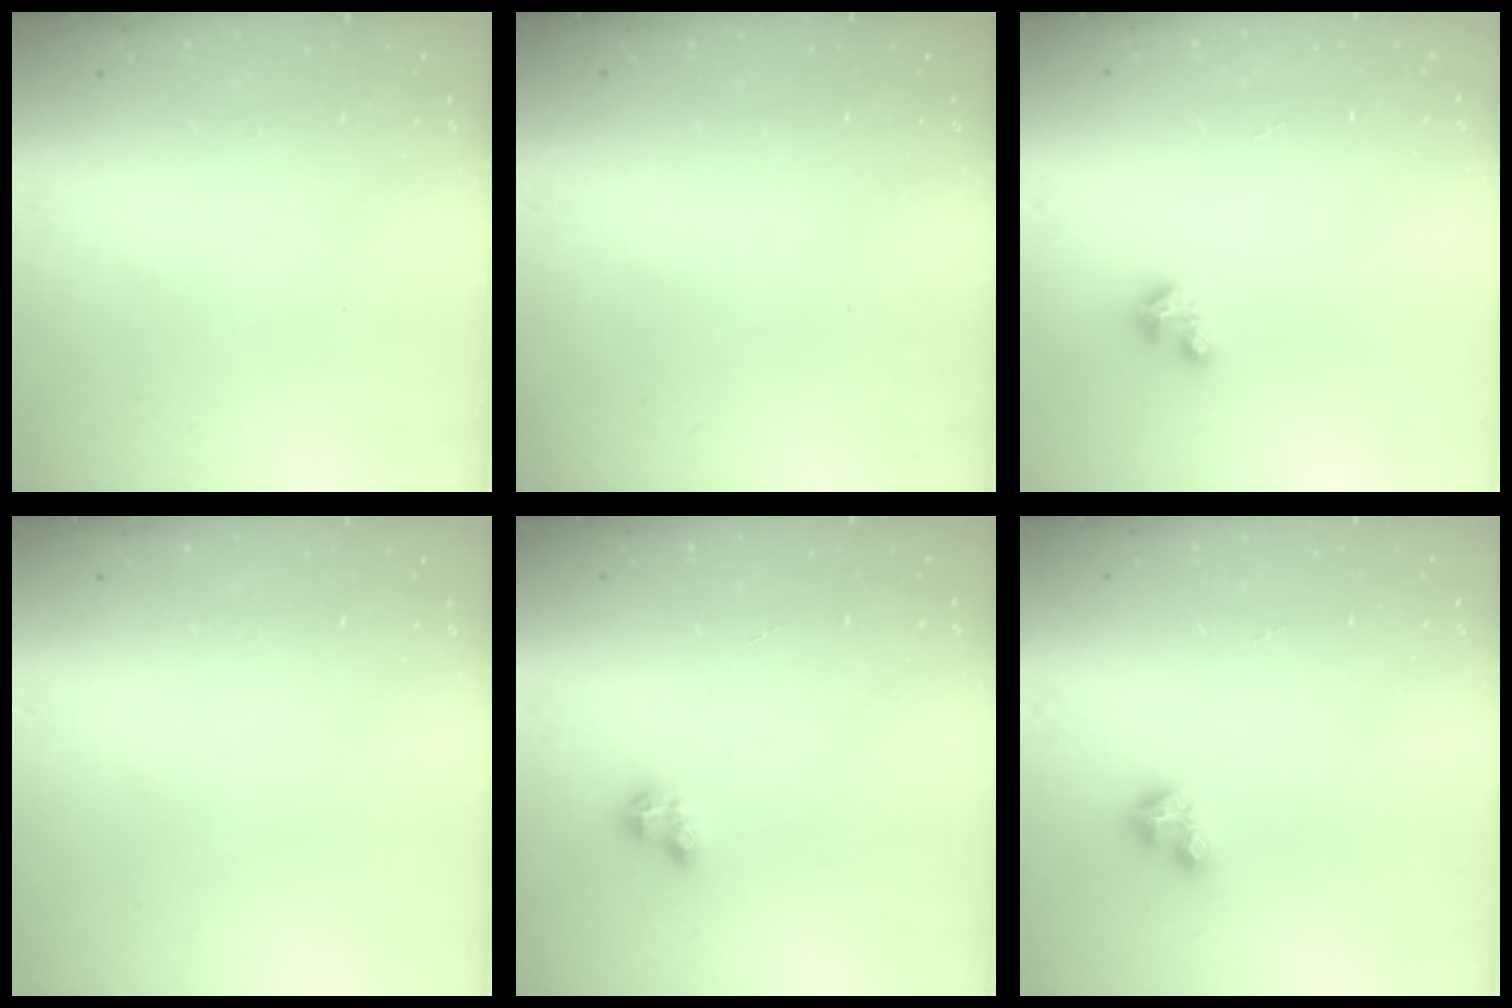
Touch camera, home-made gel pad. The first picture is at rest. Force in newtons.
{"total": 0.0}
{"total": 3.5, "press": 3.4, "slide": 0.3}
{"total": 0.0}
{"total": 3.3, "press": 3.3, "slide": 0.4}
{"total": 2.8, "press": 2.8, "slide": 0.2}